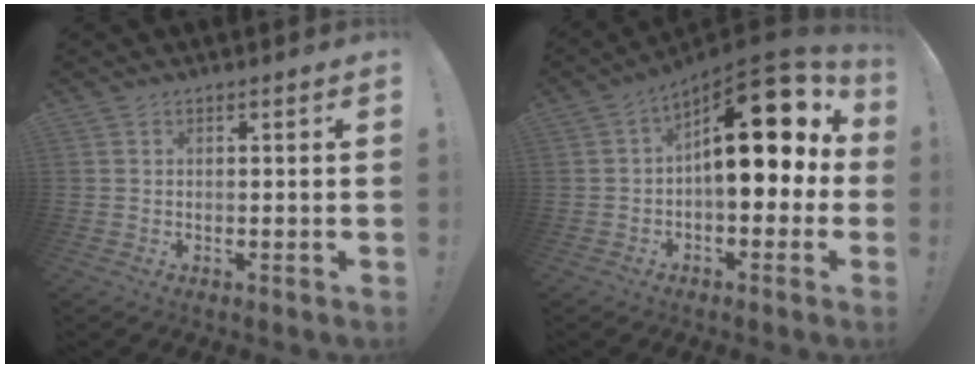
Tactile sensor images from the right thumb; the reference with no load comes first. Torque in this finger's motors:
{"motor_torque": [1.79, 3.22, 2.00, -0.43, 0.13]}